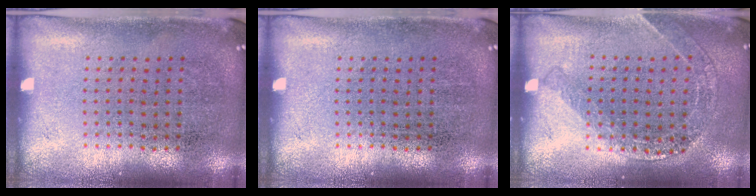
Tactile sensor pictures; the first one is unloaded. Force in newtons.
{"total": 0.0}
{"total": 1.4, "press": 1.3, "slide": 0.3}